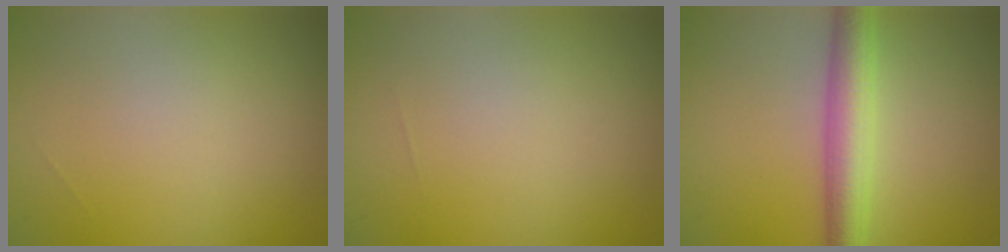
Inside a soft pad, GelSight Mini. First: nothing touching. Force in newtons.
{"total": 0.0}
{"total": 4.6, "press": 4.6, "slide": 0.1}